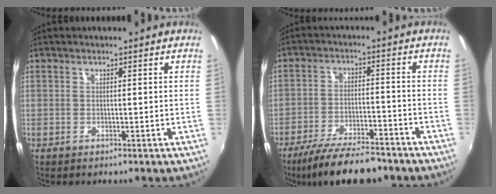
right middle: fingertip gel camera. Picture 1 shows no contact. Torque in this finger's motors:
{"motor_torque": [1.05, -1.09, 0.62, 0.16]}